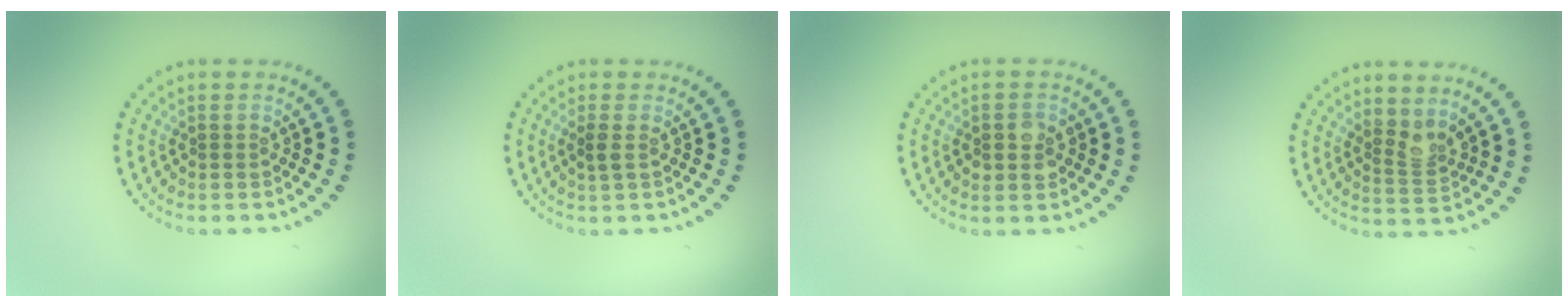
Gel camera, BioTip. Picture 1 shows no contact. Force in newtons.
{"total": 1.0, "press": 0.8, "slide": 0.5}
{"total": 2.2, "press": 2.2, "slide": 0.2}
{"total": 2.2, "press": 1.6, "slide": 1.4}